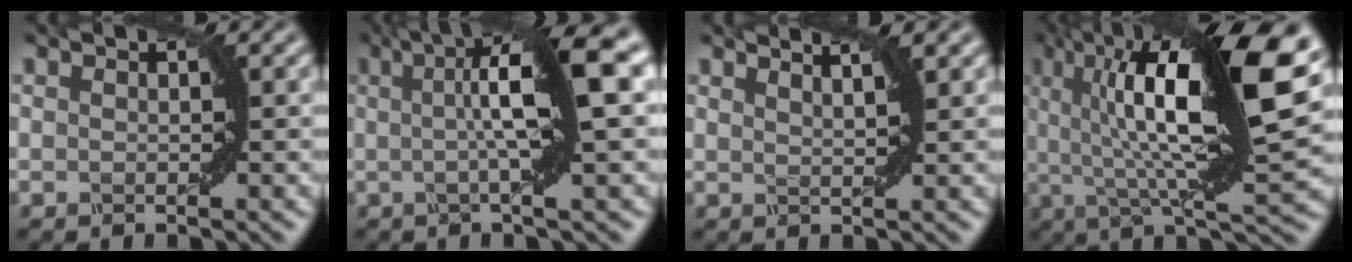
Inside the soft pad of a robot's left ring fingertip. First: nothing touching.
{"total": 9.8, "force": [1.8, 1.8, 9.5], "torque": [-0.120, 0.021, 0.021]}
{"total": 3.3, "force": [2.5, 1.0, 1.9], "torque": [-0.004, 0.014, 0.010]}
{"total": 15.9, "force": [4.6, 3.9, 14.8], "torque": [-0.230, 0.014, 0.078]}